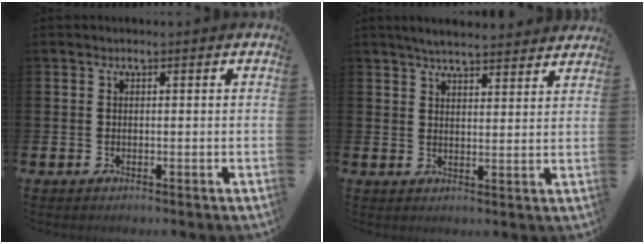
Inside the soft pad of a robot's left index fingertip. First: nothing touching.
{"total": 4.9, "force": [4.8, 0.4, 1.0], "torque": [-0.029, -0.022, 0.087]}